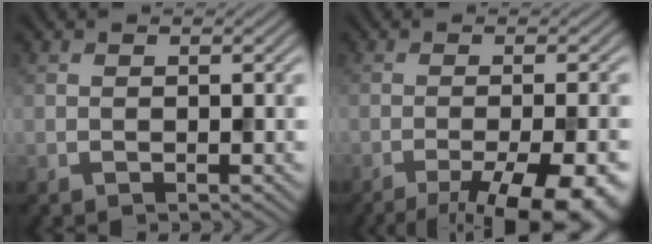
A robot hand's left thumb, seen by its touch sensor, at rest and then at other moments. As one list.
[{"total": 12.6, "force": [-7.4, 3.7, 9.5], "torque": [-0.113, -0.009, -0.082]}]